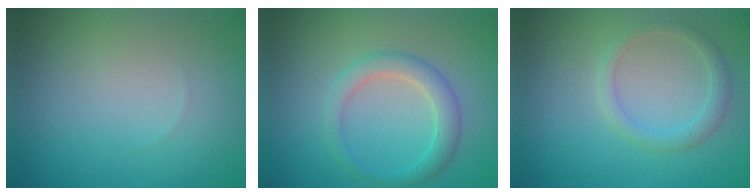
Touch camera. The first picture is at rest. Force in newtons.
{"total": 2.7, "press": 2.7, "slide": 0.1}
{"total": 1.8, "press": 1.8, "slide": 0.2}